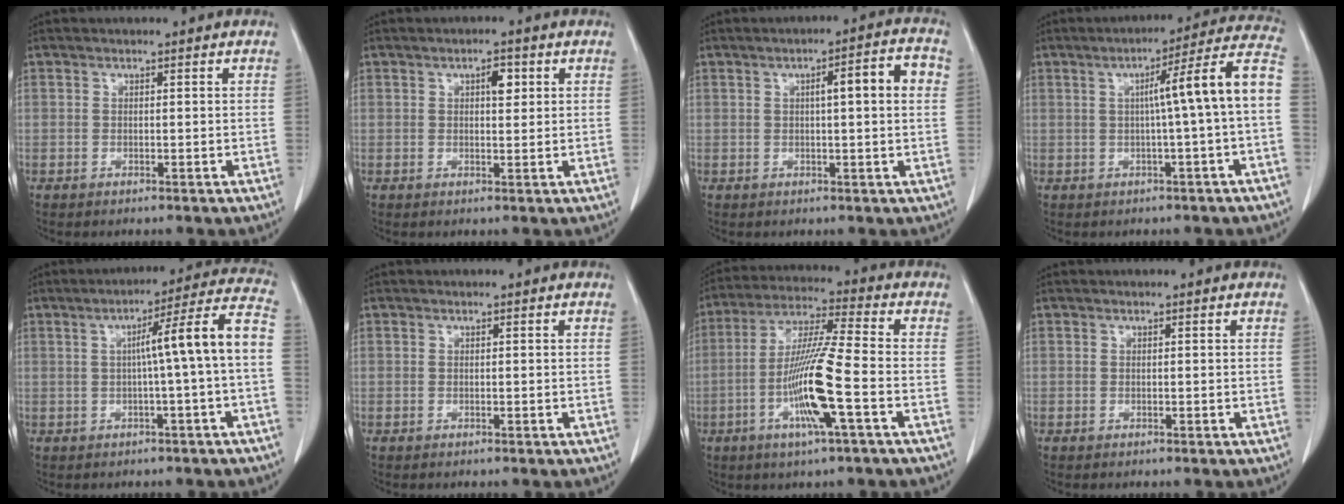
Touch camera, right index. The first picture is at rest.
{"total": 2.5, "force": [0.9, 1.0, 2.1], "torque": [-0.034, 0.000, 0.014]}
{"total": 6.8, "force": [1.3, 0.6, 6.6], "torque": [-0.093, 0.019, 0.012]}
{"total": 11.0, "force": [-0.1, -1.3, 10.9], "torque": [-0.144, 0.027, -0.006]}
{"total": 10.3, "force": [-0.5, -1.3, 10.2], "torque": [-0.140, 0.024, -0.009]}
{"total": 0.0}
{"total": 12.6, "force": [-3.8, -0.2, 12.0], "torque": [-0.237, -0.007, -0.077]}
{"total": 0.0}